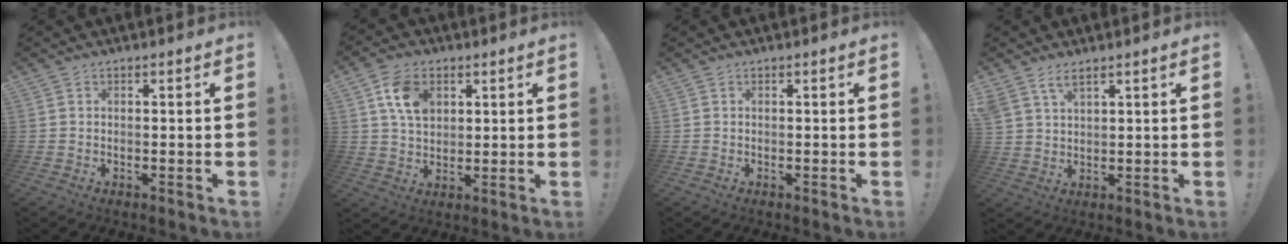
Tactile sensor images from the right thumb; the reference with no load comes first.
{"total": 9.9, "force": [4.0, 7.0, 5.9], "torque": [-0.088, -0.001, 0.076]}
{"total": 0.0}
{"total": 4.4, "force": [3.2, 1.8, 2.4], "torque": [-0.048, -0.013, 0.061]}